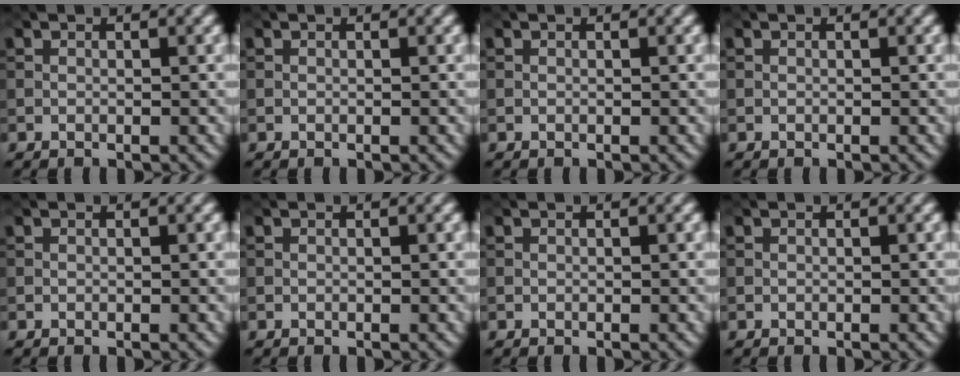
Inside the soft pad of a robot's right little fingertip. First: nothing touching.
{"total": 0.0}
{"total": 0.0}
{"total": 0.0}
{"total": 0.0}
{"total": 0.0}
{"total": 0.0}
{"total": 0.0}